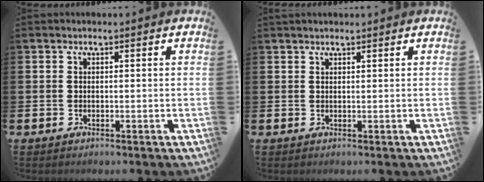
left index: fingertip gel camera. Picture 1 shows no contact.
{"total": 1.0, "force": [1.0, 0.2, 0.2], "torque": [0.009, -0.004, 0.015]}